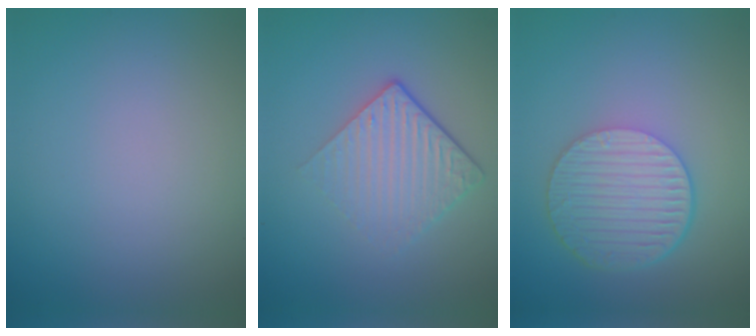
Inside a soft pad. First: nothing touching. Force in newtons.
{"total": 4.4, "press": 2.9, "slide": 3.3}
{"total": 6.8, "press": 4.9, "slide": 4.8}